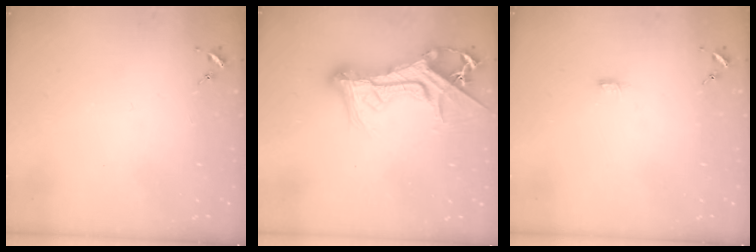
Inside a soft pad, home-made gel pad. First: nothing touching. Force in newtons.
{"total": 19.6, "press": 19.5, "slide": 1.8}
{"total": 2.7, "press": 2.7, "slide": 0.3}